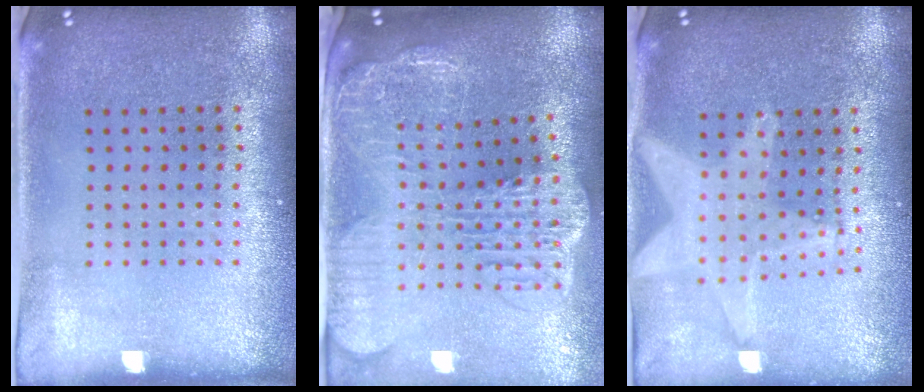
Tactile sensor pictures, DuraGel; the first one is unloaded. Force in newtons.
{"total": 3.7, "press": 2.9, "slide": 2.2}
{"total": 2.1, "press": 1.7, "slide": 1.2}